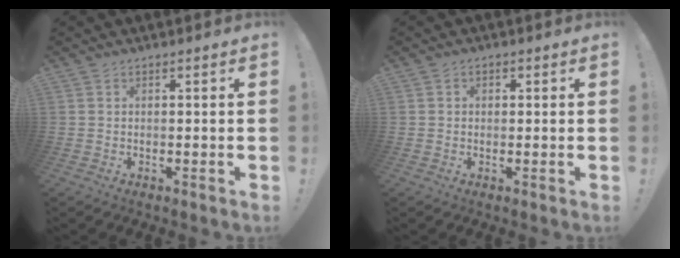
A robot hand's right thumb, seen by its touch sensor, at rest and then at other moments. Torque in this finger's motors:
{"motor_torque": [-0.14, -0.22, -0.51, 0.21, 0.03]}